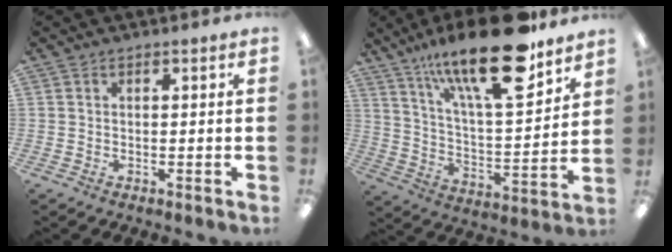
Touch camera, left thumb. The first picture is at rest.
{"total": 23.6, "force": [16.6, 6.6, 15.5], "torque": [-0.251, -0.100, 0.272]}